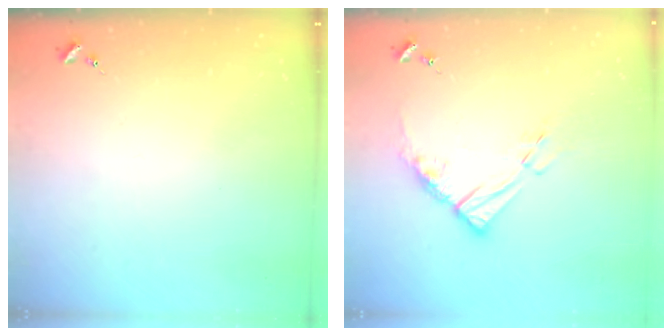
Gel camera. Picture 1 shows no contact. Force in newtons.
{"total": 11.2, "press": 11.1, "slide": 1.1}